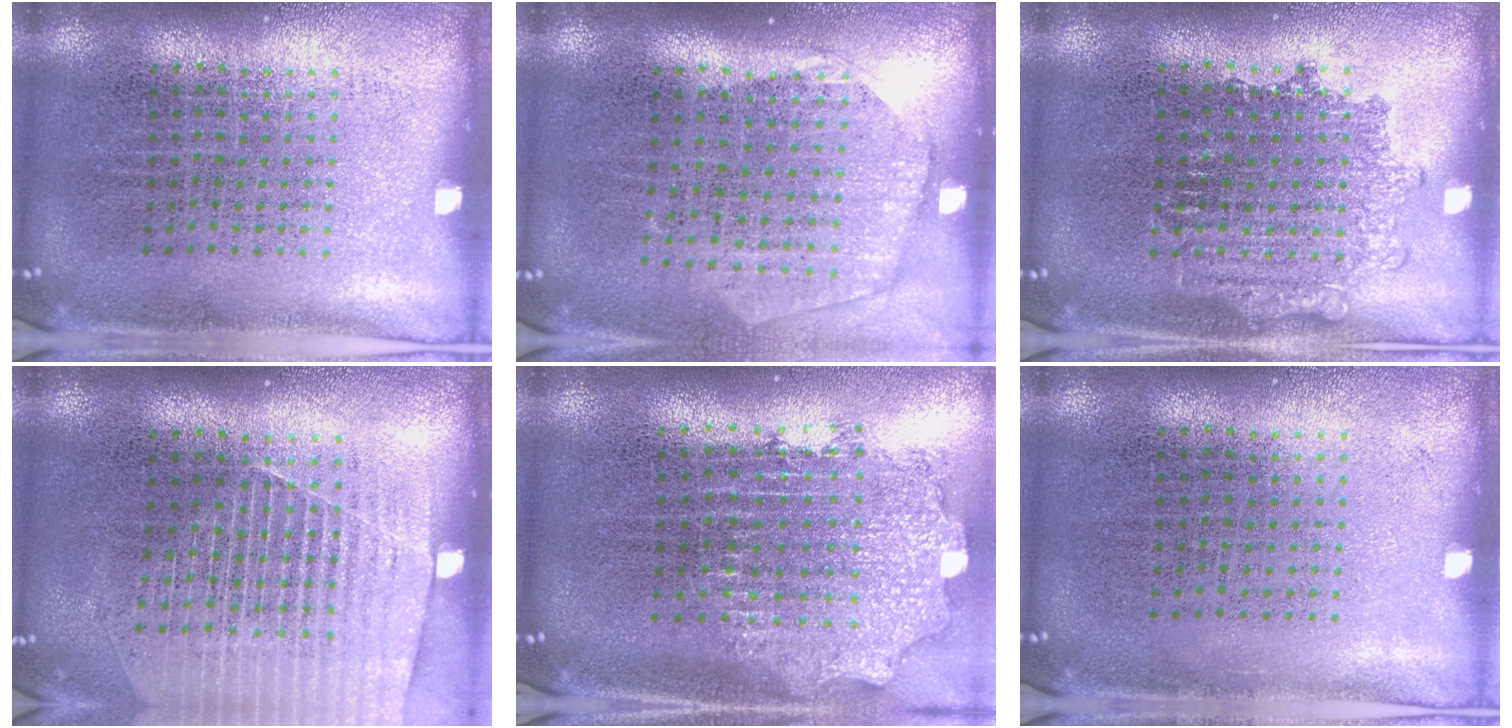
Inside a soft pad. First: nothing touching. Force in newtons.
{"total": 1.8, "press": 1.5, "slide": 0.9}
{"total": 1.8, "press": 1.8, "slide": 0.3}
{"total": 1.5, "press": 1.4, "slide": 0.5}
{"total": 2.0, "press": 1.5, "slide": 1.3}
{"total": 0.0}